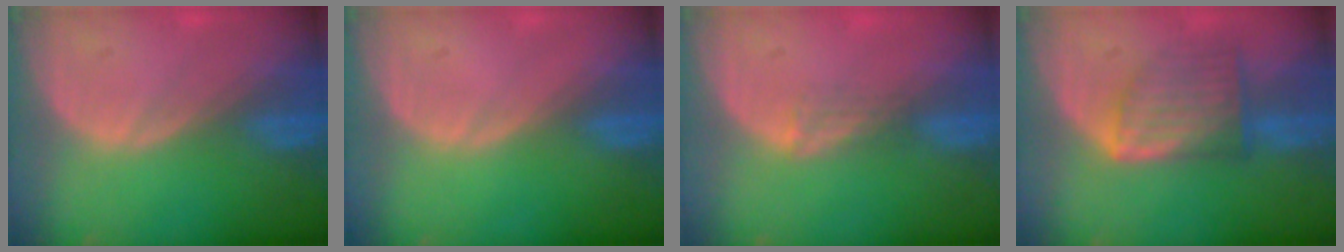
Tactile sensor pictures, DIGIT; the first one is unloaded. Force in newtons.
{"total": 0.0}
{"total": 1.8, "press": 1.3, "slide": 1.2}
{"total": 7.3, "press": 6.6, "slide": 3.2}